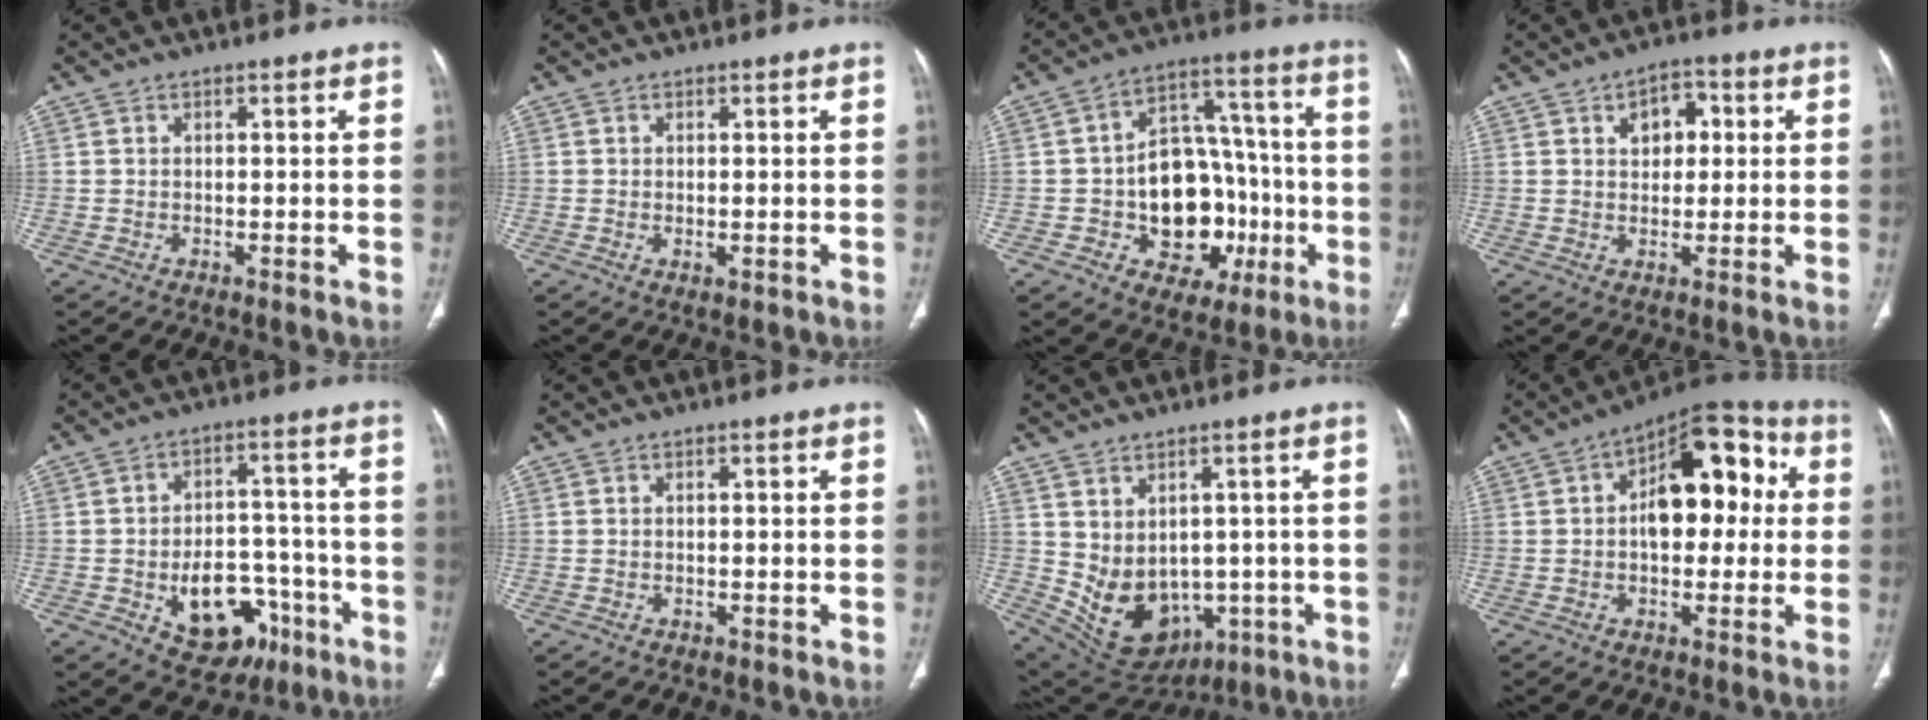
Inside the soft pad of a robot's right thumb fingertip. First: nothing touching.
{"total": 1.1, "force": [-0.2, 0.6, 1.0], "torque": [-0.019, -0.005, 0.001]}
{"total": 19.4, "force": [-4.3, 13.7, 13.0], "torque": [-0.131, 0.046, -0.048]}
{"total": 5.8, "force": [1.7, 3.9, 3.8], "torque": [-0.022, 0.008, 0.020]}
{"total": 14.5, "force": [-5.9, 9.9, 8.9], "torque": [-0.088, 0.045, -0.070]}
{"total": 0.0}
{"total": 14.0, "force": [-1.7, 10.6, 8.9], "torque": [-0.128, 0.003, 0.018]}
{"total": 16.1, "force": [2.3, 9.1, 13.1], "torque": [-0.141, 0.039, 0.028]}